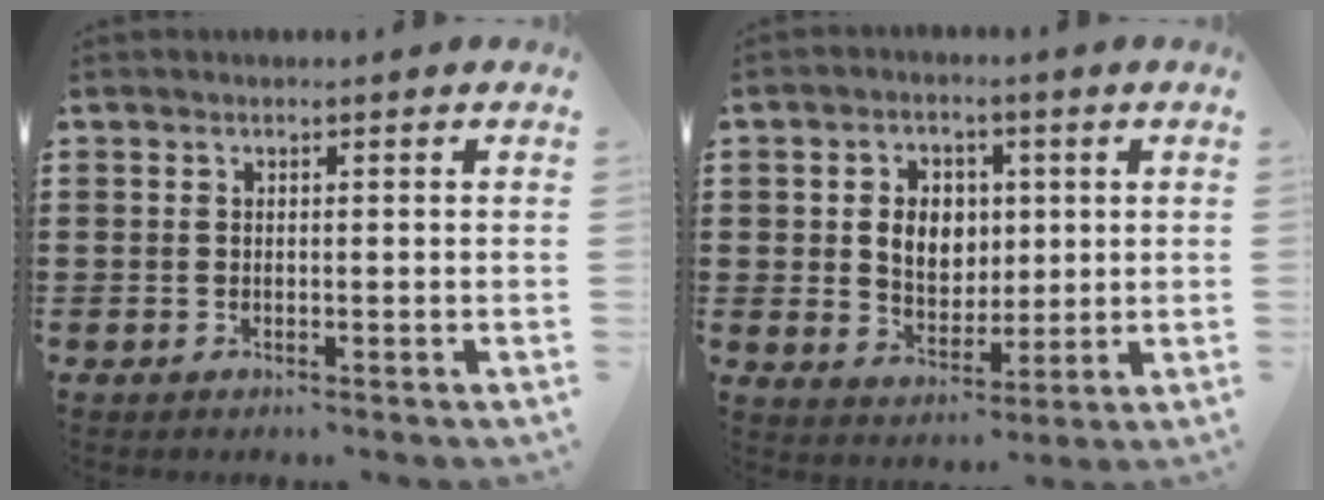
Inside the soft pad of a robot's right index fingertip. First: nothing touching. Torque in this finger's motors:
{"motor_torque": [0.49, 0.04, 0.30, 0.08]}